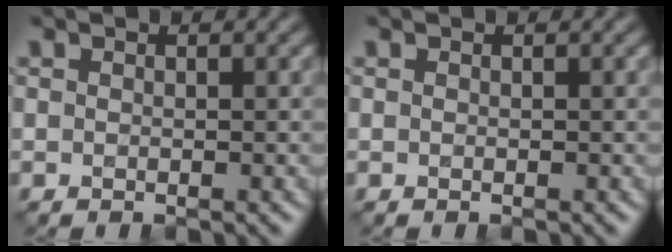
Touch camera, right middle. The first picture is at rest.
{"total": 0.0}